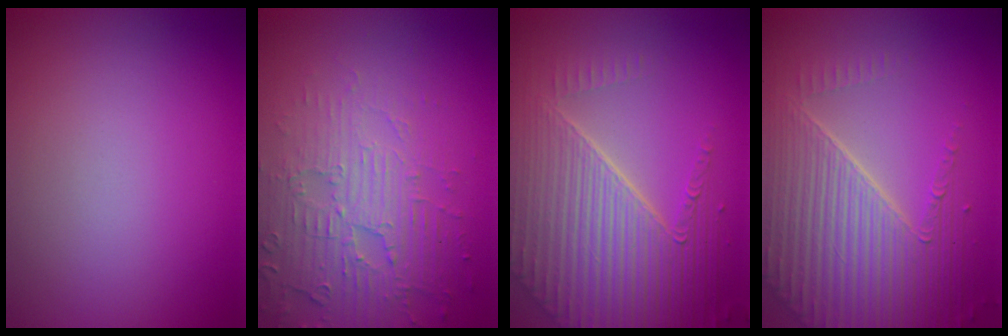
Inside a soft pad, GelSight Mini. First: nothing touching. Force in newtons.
{"total": 4.1, "press": 3.9, "slide": 1.2}
{"total": 8.9, "press": 5.9, "slide": 6.7}
{"total": 7.8, "press": 5.4, "slide": 5.6}